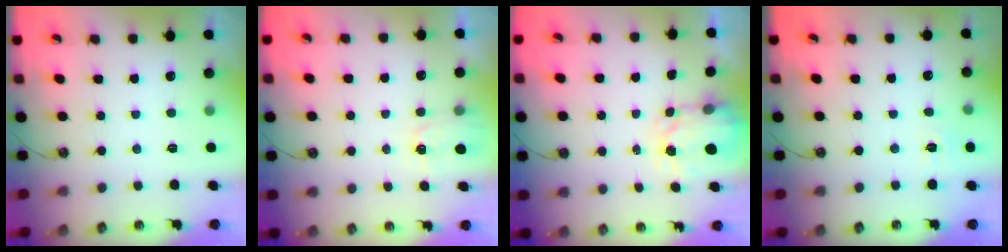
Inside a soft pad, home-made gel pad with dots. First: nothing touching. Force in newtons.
{"total": 2.0, "press": 2.0, "slide": 0.3}
{"total": 3.6, "press": 3.6, "slide": 0.5}
{"total": 4.8, "press": 4.8, "slide": 0.4}